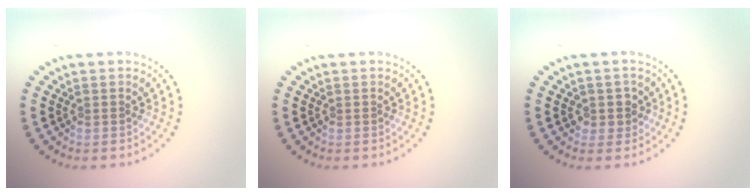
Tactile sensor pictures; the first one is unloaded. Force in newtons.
{"total": 0.0}
{"total": 1.7, "press": 1.5, "slide": 0.9}